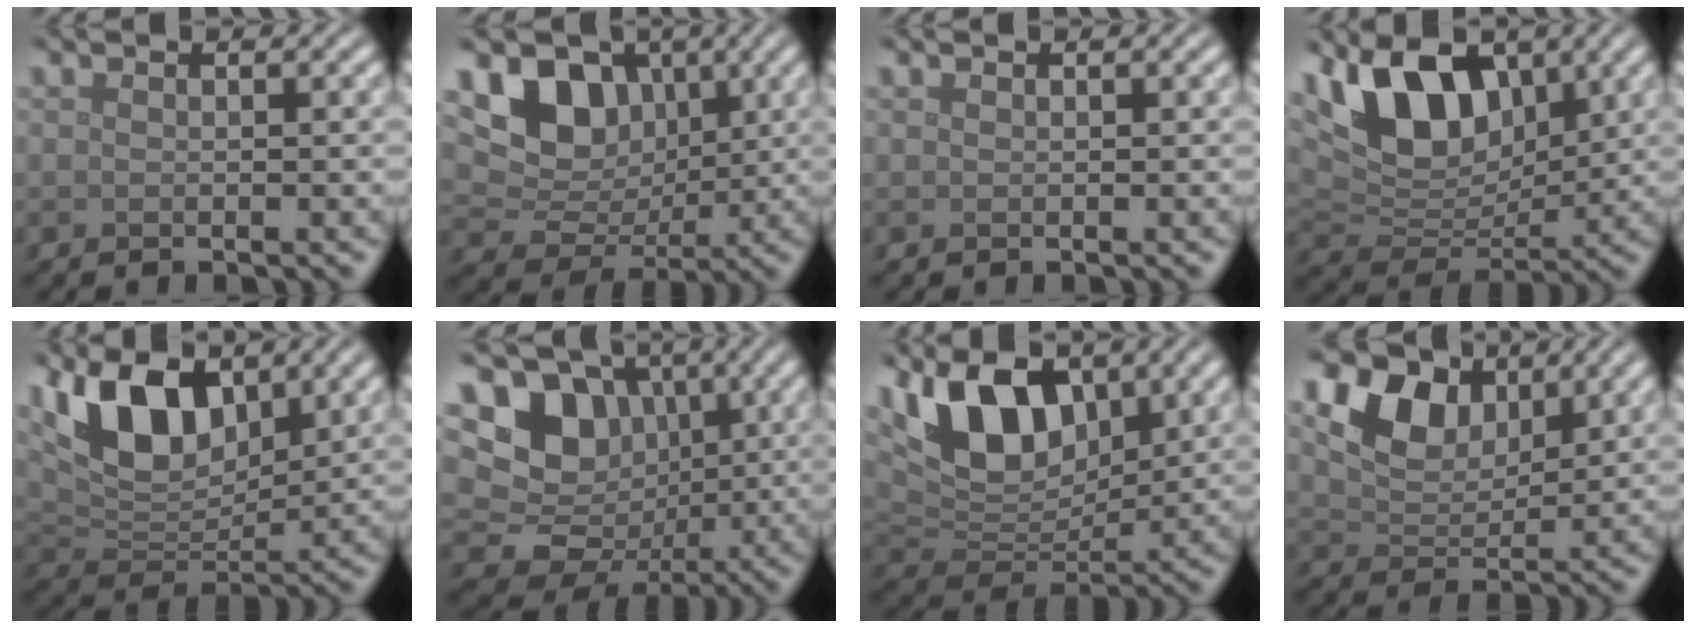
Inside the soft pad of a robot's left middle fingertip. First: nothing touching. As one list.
[{"total": 7.7, "force": [2.6, 6.0, 4.0], "torque": [-0.066, 0.006, 0.028]}, {"total": 0.0}, {"total": 9.1, "force": [4.0, 5.4, 6.0], "torque": [-0.114, -0.002, 0.062]}, {"total": 8.1, "force": [4.0, 4.4, 5.5], "torque": [-0.115, -0.002, 0.074]}, {"total": 14.5, "force": [2.6, 13.0, 5.7], "torque": [-0.139, 0.034, 0.034]}, {"total": 8.7, "force": [4.0, 5.0, 5.9], "torque": [-0.121, -0.002, 0.067]}, {"total": 6.7, "force": [3.7, 4.1, 3.7], "torque": [-0.079, 0.002, 0.059]}]